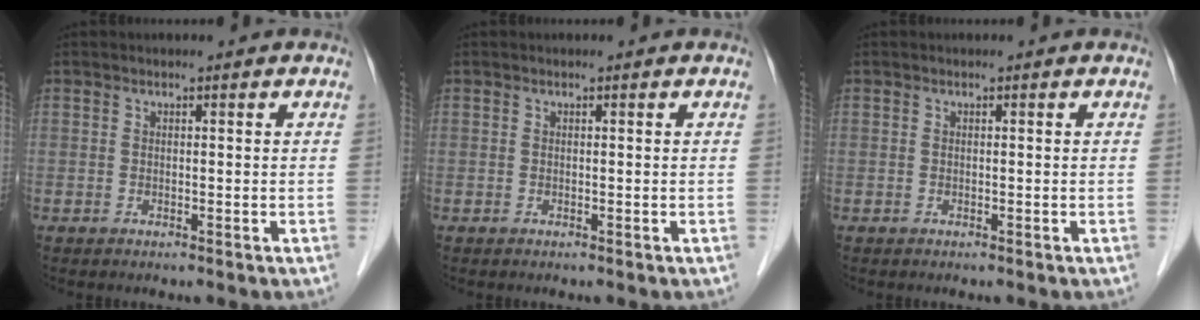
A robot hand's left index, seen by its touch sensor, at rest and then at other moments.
{"total": 0.0}
{"total": 0.0}